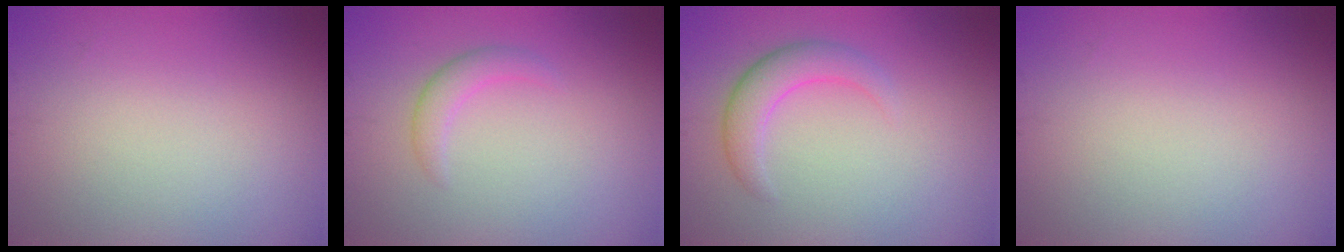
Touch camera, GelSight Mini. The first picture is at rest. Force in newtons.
{"total": 1.7, "press": 1.7, "slide": 0.2}
{"total": 2.9, "press": 2.9, "slide": 0.1}
{"total": 0.0}